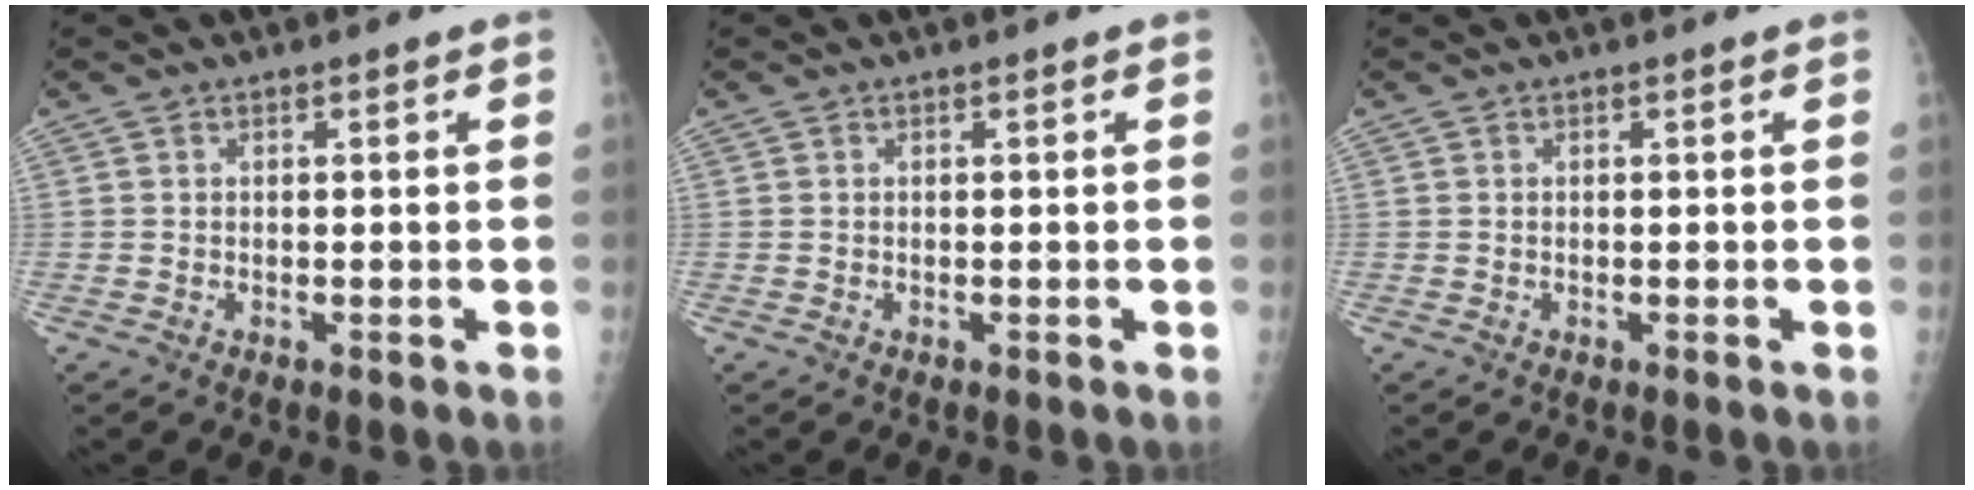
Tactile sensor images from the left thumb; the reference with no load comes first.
{"total": 0.0}
{"total": 0.0}